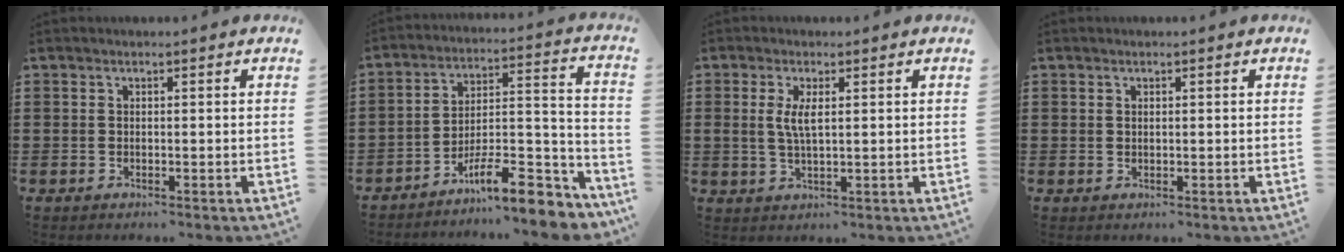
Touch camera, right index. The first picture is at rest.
{"total": 11.0, "force": [-8.4, 2.6, 6.5], "torque": [-0.086, 0.029, -0.154]}
{"total": 3.7, "force": [0.8, 1.1, 3.4], "torque": [-0.069, 0.005, 0.012]}
{"total": 0.5, "force": [0.3, 0.4, 0.3], "torque": [-0.006, 0.001, 0.006]}